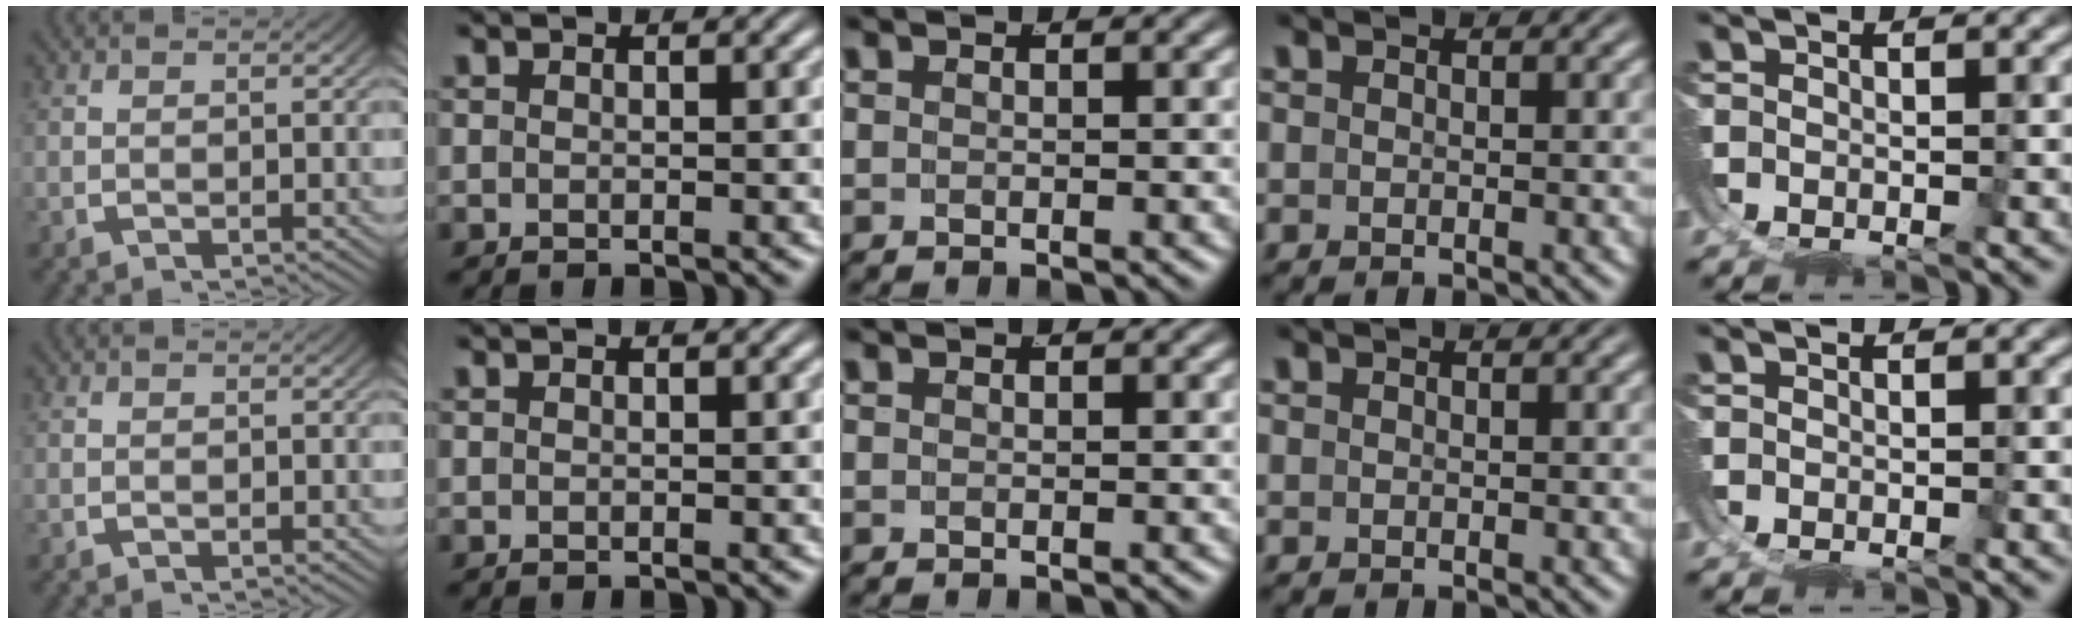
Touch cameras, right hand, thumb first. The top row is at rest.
{}